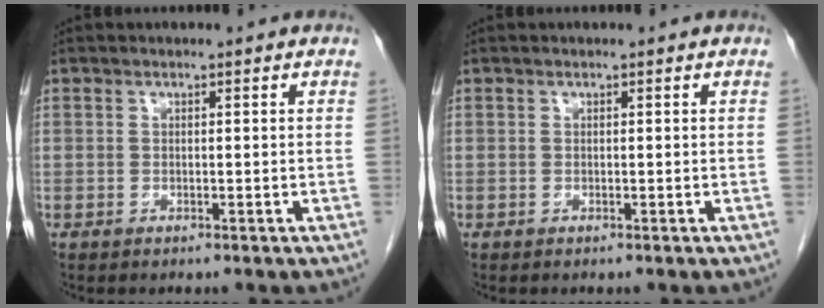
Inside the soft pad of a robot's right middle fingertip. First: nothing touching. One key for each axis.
{"total": 0.0}